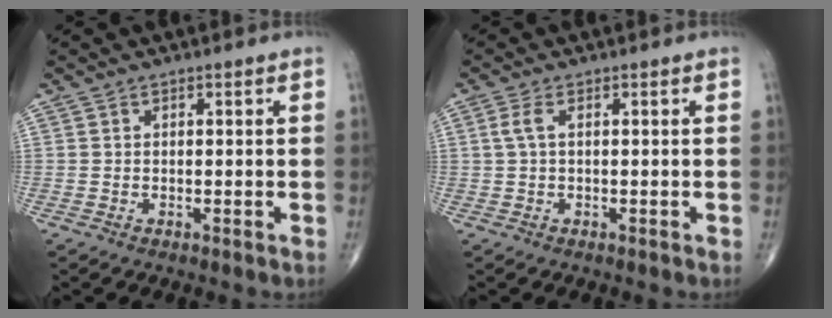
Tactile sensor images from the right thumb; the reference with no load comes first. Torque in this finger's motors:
{"motor_torque": [-0.16, 0.19, 0.05, 0.08, 0.07]}